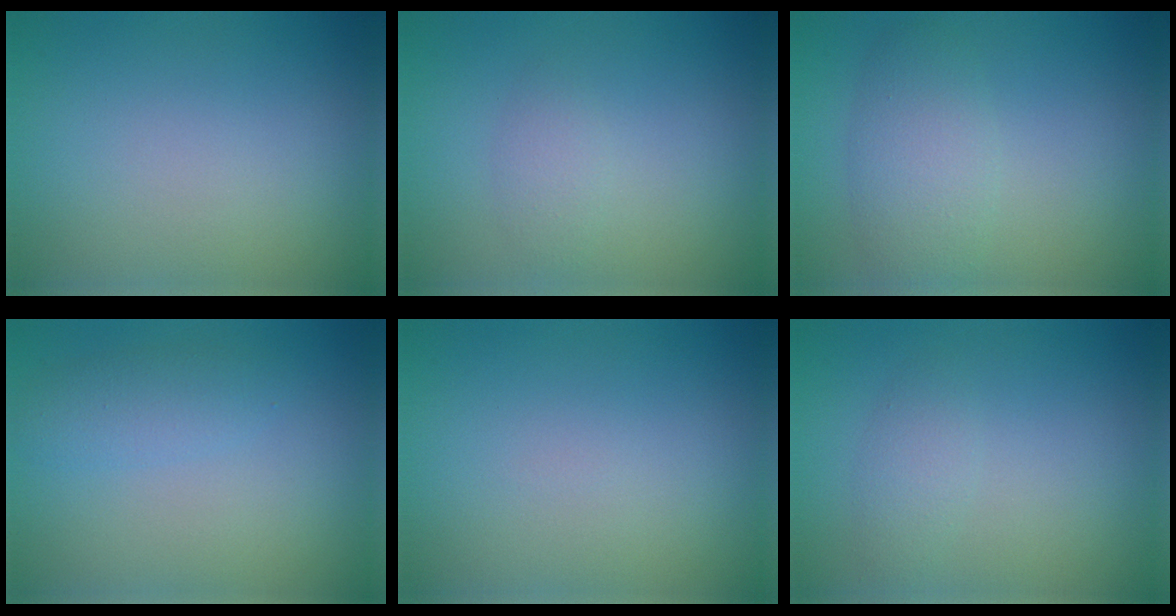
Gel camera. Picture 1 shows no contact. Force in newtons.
{"total": 1.4, "press": 1.4, "slide": 0.0}
{"total": 3.8, "press": 3.8, "slide": 0.1}
{"total": 2.1, "press": 2.1, "slide": 0.1}
{"total": 0.0}
{"total": 1.6, "press": 1.6, "slide": 0.0}